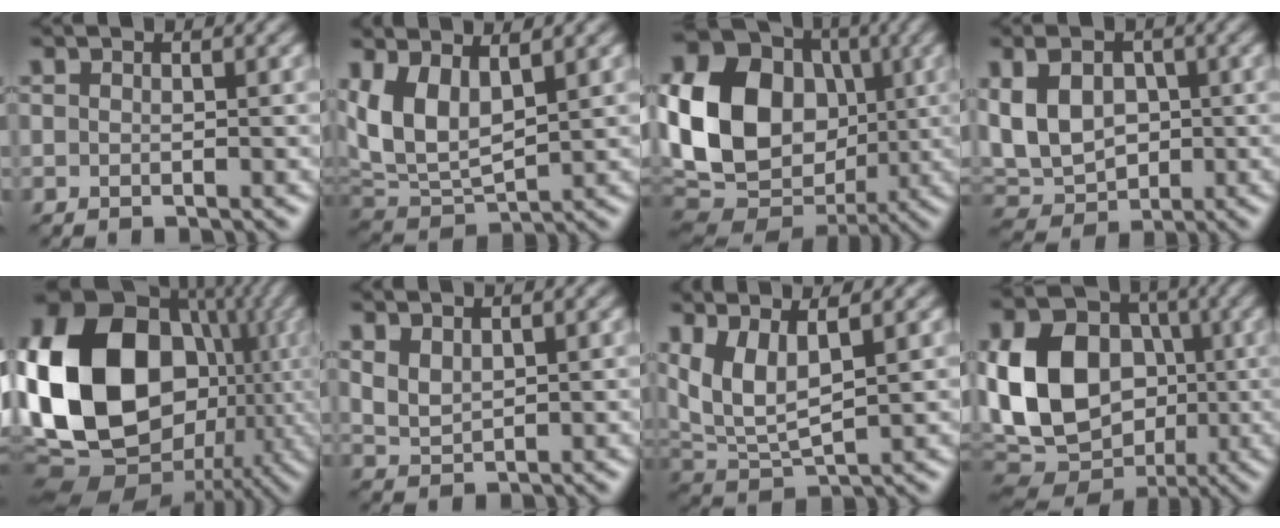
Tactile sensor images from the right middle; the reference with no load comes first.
{"total": 6.6, "force": [2.4, 3.4, 5.1], "torque": [-0.121, -0.006, 0.047]}
{"total": 17.6, "force": [0.8, 14.4, 10.2], "torque": [-0.223, 0.004, 0.007]}
{"total": 6.6, "force": [0.6, 4.8, 4.5], "torque": [-0.091, 0.005, 0.005]}
{"total": 20.8, "force": [0.5, 16.4, 12.9], "torque": [-0.283, 0.003, 0.011]}
{"total": 2.1, "force": [1.3, 1.1, 1.2], "torque": [-0.031, -0.003, 0.033]}
{"total": 4.8, "force": [2.2, 1.8, 3.9], "torque": [-0.096, -0.004, 0.054]}
{"total": 14.1, "force": [-0.8, 10.9, 8.8], "torque": [-0.199, -0.007, -0.017]}